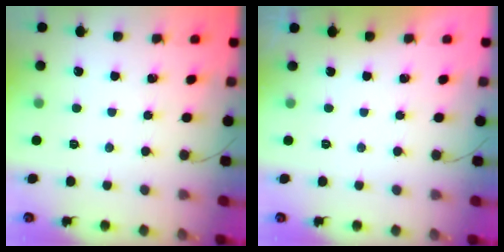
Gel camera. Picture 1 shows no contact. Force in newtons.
{"total": 0.0}